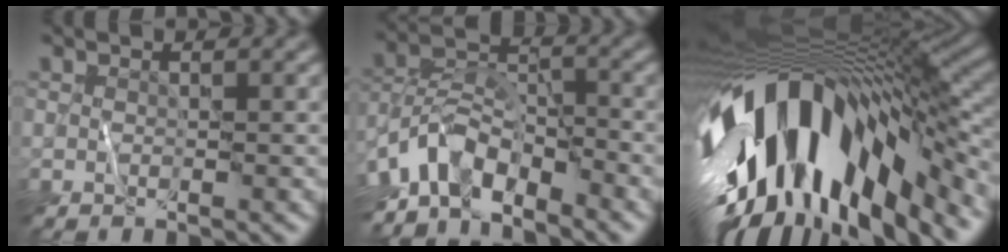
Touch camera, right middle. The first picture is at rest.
{"total": 6.4, "force": [-4.5, 3.0, 3.3], "torque": [-0.045, 0.001, -0.097]}
{"total": 16.8, "force": [-4.4, 7.7, 14.3], "torque": [-0.257, -0.029, -0.065]}